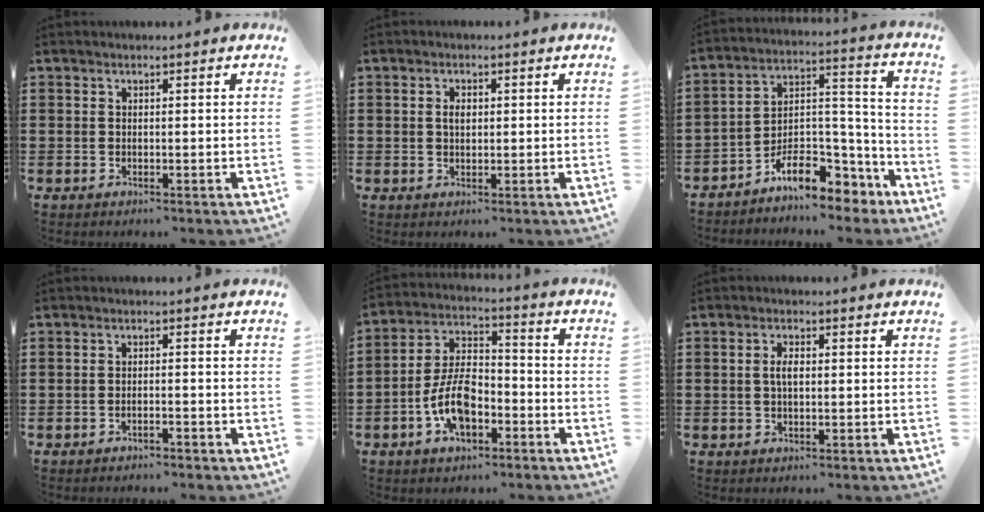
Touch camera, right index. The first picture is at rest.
{"total": 1.9, "force": [0.3, 1.1, 1.5], "torque": [-0.032, 0.008, 0.004]}
{"total": 8.8, "force": [-6.8, 4.4, 3.4], "torque": [-0.053, 0.018, -0.121]}
{"total": 1.4, "force": [-1.3, 0.0, 0.4], "torque": [-0.011, -0.001, -0.026]}
{"total": 9.0, "force": [-3.7, 4.7, 6.7], "torque": [-0.152, 0.006, -0.073]}
{"total": 2.6, "force": [0.2, 1.1, 2.3], "torque": [-0.047, 0.004, 0.001]}